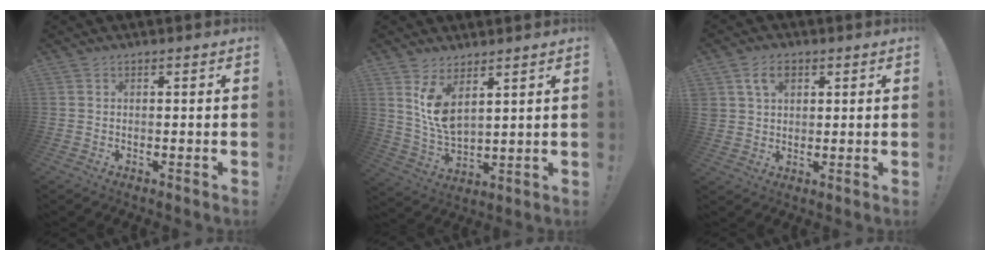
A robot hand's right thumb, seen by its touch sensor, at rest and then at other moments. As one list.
[{"total": 9.1, "force": [5.6, 3.8, 6.1], "torque": [-0.120, -0.033, 0.105]}, {"total": 6.2, "force": [3.0, 4.4, 3.1], "torque": [-0.055, 0.002, 0.057]}]